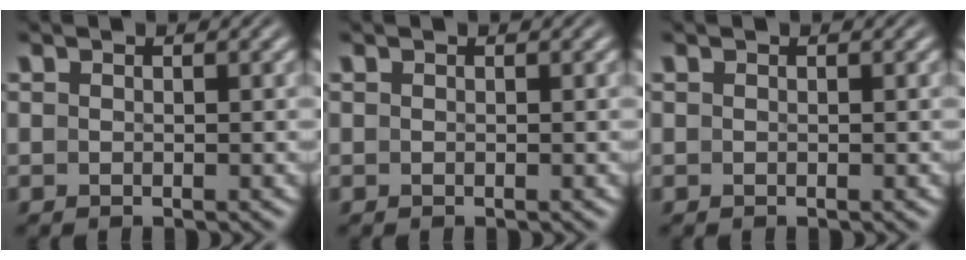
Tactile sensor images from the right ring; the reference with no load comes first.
{"total": 0.0}
{"total": 0.0}